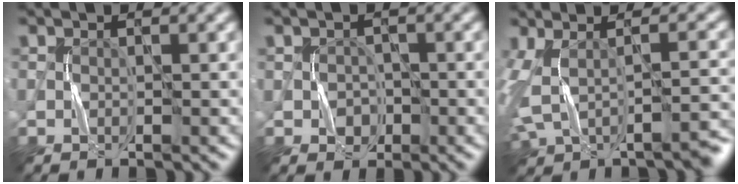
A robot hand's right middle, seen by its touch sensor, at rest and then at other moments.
{"total": 1.4, "force": [-0.4, 1.4, 0.1], "torque": [0.004, -0.001, -0.006]}
{"total": 6.5, "force": [-1.8, 2.8, 5.6], "torque": [-0.110, -0.016, -0.029]}